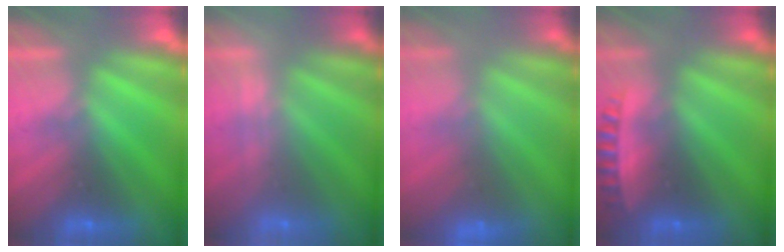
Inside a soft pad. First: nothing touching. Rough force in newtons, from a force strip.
{"total": 2.0}
{"total": 2.9}
{"total": 2.9}